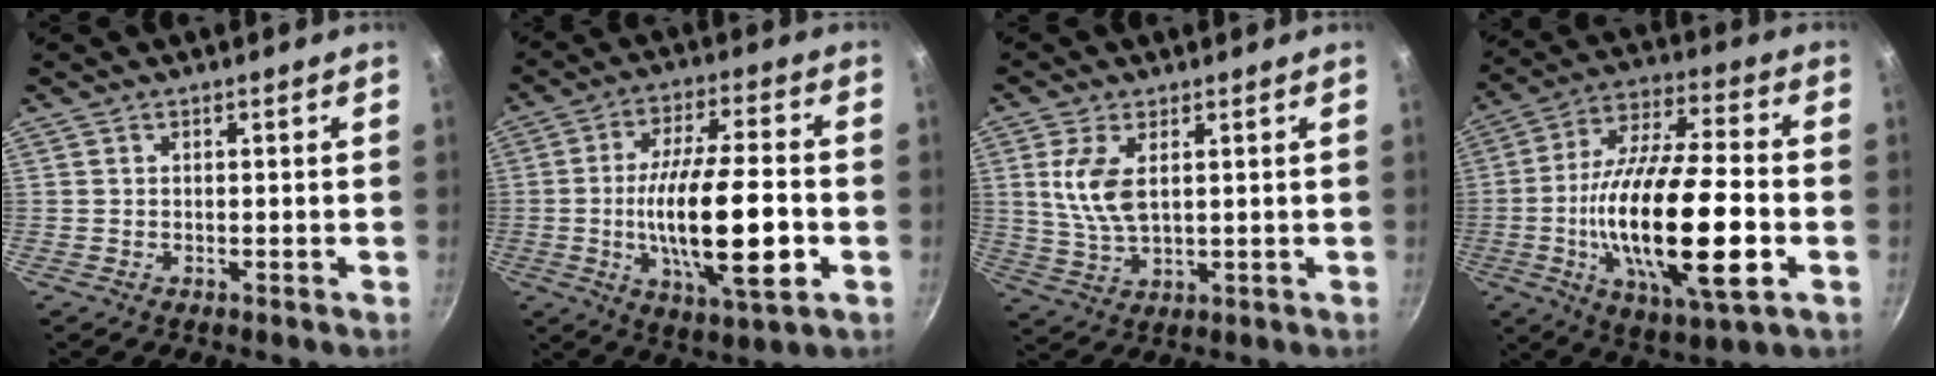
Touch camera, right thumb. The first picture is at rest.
{"total": 18.8, "force": [-3.4, 5.6, 17.7], "torque": [-0.300, 0.012, -0.060]}
{"total": 7.9, "force": [2.1, 3.9, 6.6], "torque": [-0.131, -0.012, 0.046]}
{"total": 25.0, "force": [-5.0, 8.0, 23.1], "torque": [-0.415, 0.017, -0.089]}